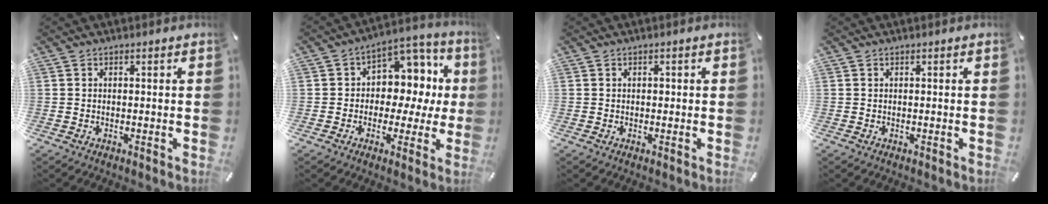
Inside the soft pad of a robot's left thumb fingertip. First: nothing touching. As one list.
[{"total": 9.5, "force": [0.3, 8.0, 5.0], "torque": [-0.057, -0.015, 0.008]}, {"total": 0.7, "force": [0.0, 0.6, 0.3], "torque": [-0.007, 0.002, -0.002]}, {"total": 0.0}]